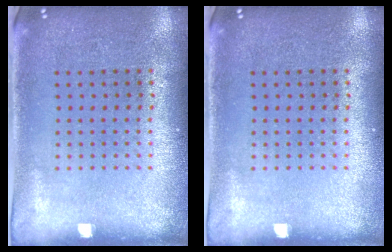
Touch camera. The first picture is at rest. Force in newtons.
{"total": 0.0}